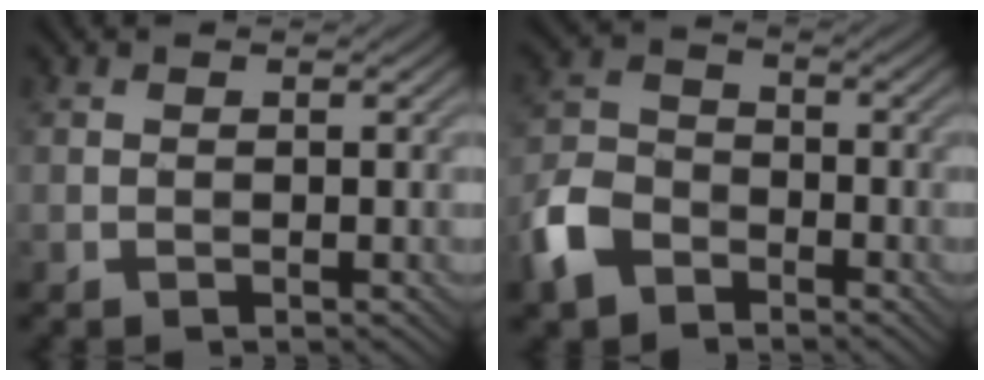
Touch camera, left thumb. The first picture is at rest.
{"total": 6.9, "force": [-4.3, 4.3, 3.3], "torque": [-0.090, 0.002, -0.101]}